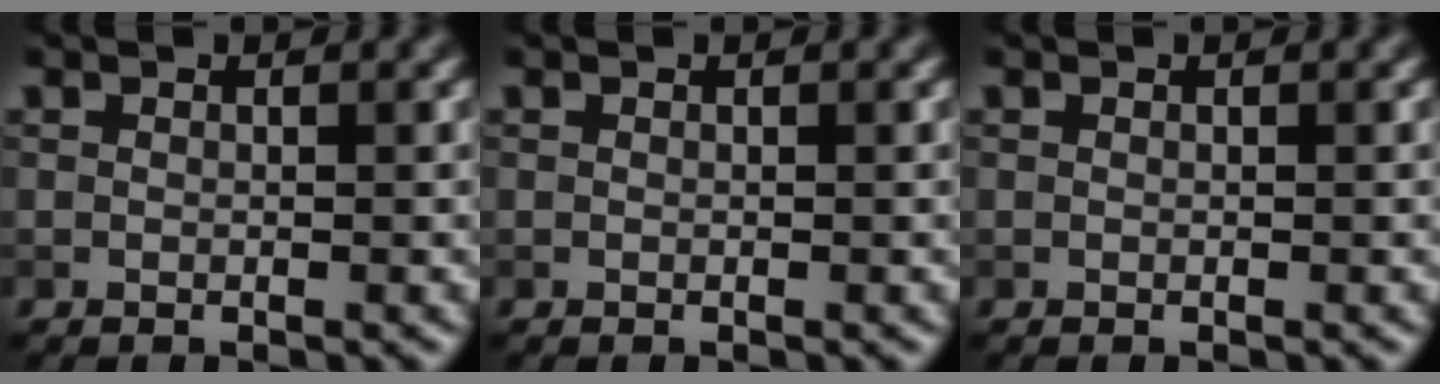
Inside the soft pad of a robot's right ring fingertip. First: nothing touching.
{"total": 0.0}
{"total": 0.0}